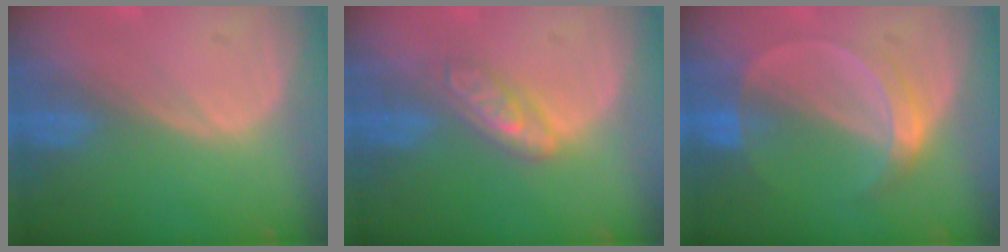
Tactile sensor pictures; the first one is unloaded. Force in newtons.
{"total": 4.5, "press": 4.2, "slide": 1.8}
{"total": 5.0, "press": 4.5, "slide": 2.1}